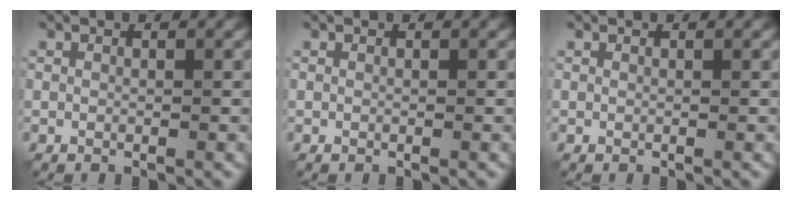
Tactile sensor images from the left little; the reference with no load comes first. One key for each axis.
{"total": 0.0}
{"total": 0.0}